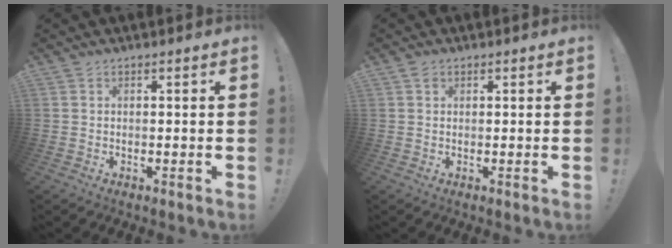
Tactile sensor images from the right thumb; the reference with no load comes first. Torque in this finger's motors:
{"motor_torque": [-0.23, 0.44, 0.43, 0.01, 0.00]}